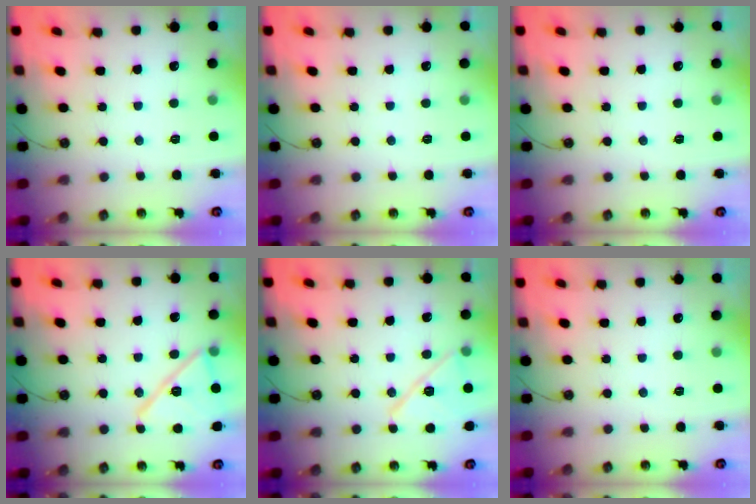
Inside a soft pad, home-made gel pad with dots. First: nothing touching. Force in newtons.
{"total": 0.0}
{"total": 0.0}
{"total": 14.7, "press": 14.7, "slide": 0.5}
{"total": 13.4, "press": 13.4, "slide": 0.7}
{"total": 0.0}